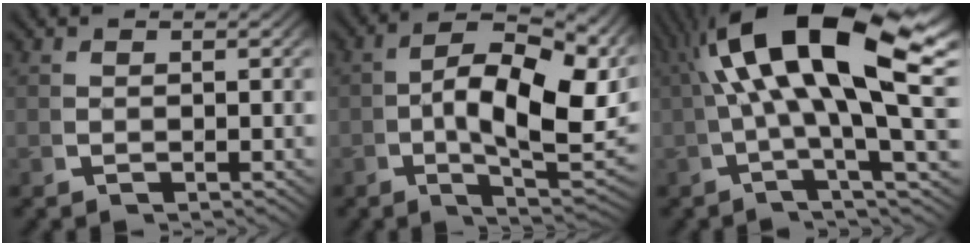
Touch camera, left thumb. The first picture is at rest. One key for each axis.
{"total": 12.1, "fx": 1.0, "fy": 6.6, "fz": 10.2, "tx": -0.161, "ty": -0.034, "tz": 0.022}
{"total": 16.6, "fx": 3.2, "fy": 7.1, "fz": 14.6, "tx": -0.238, "ty": -0.003, "tz": 0.045}